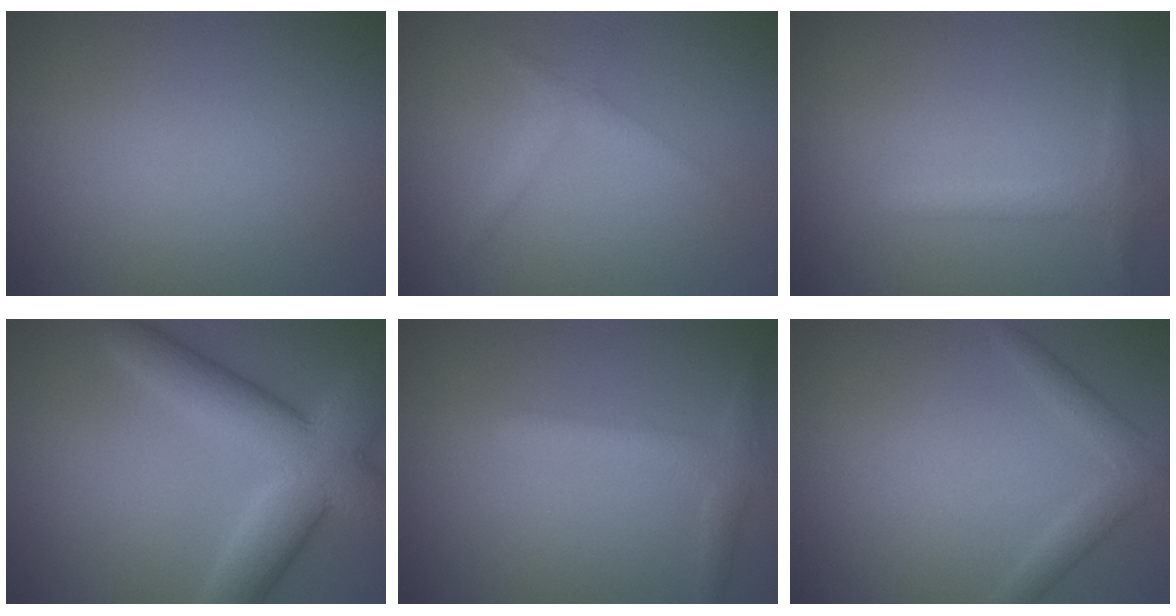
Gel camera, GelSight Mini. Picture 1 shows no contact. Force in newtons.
{"total": 1.6, "press": 1.6, "slide": 0.1}
{"total": 1.8, "press": 1.7, "slide": 0.1}
{"total": 9.1, "press": 9.0, "slide": 0.6}
{"total": 2.3, "press": 2.3, "slide": 0.2}
{"total": 2.3, "press": 2.3, "slide": 0.2}